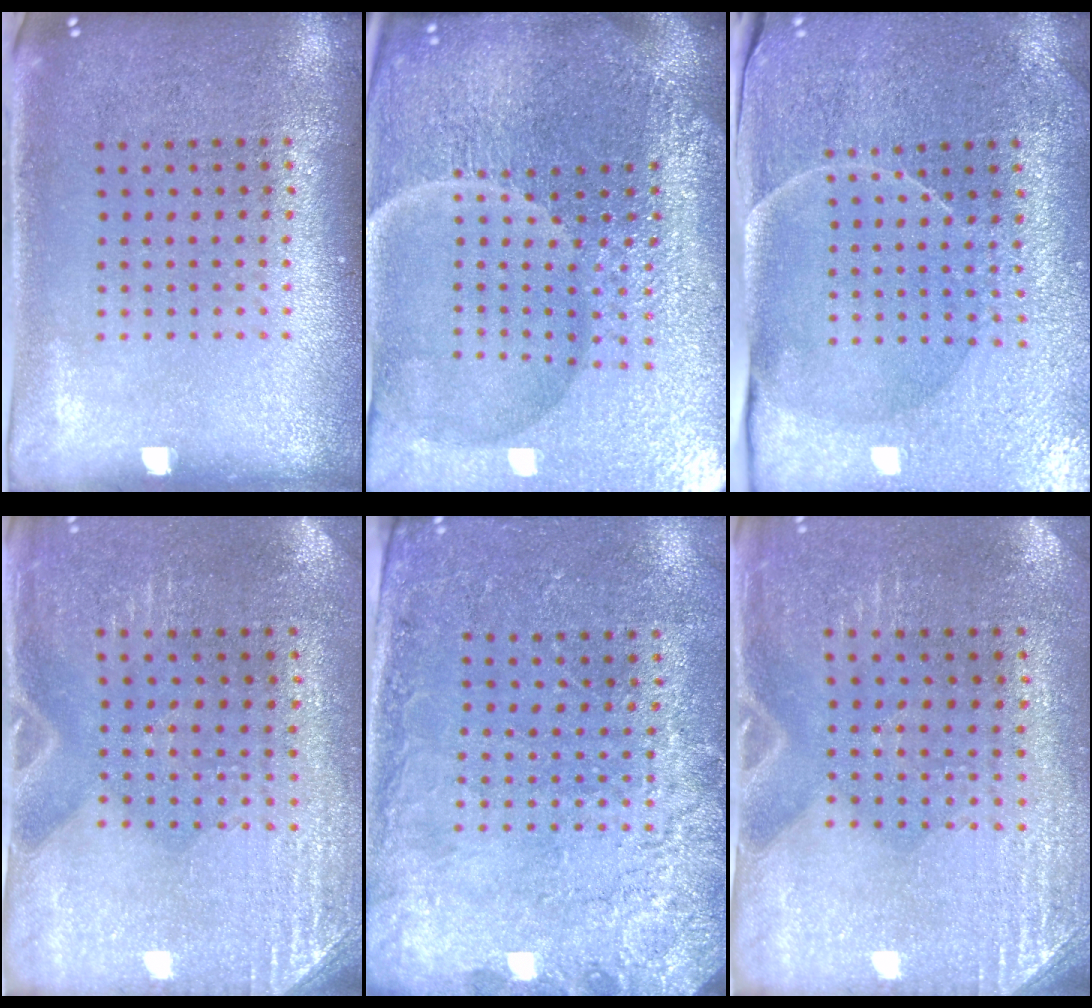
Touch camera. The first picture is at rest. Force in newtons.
{"total": 6.8, "press": 6.0, "slide": 3.2}
{"total": 3.8, "press": 3.7, "slide": 0.7}
{"total": 2.8, "press": 2.5, "slide": 1.3}
{"total": 2.5, "press": 2.4, "slide": 0.8}
{"total": 2.8, "press": 2.5, "slide": 1.3}